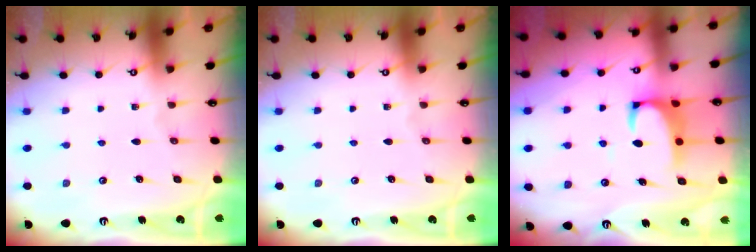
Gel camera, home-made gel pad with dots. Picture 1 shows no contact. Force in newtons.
{"total": 0.0}
{"total": 2.2, "press": 2.0, "slide": 0.9}